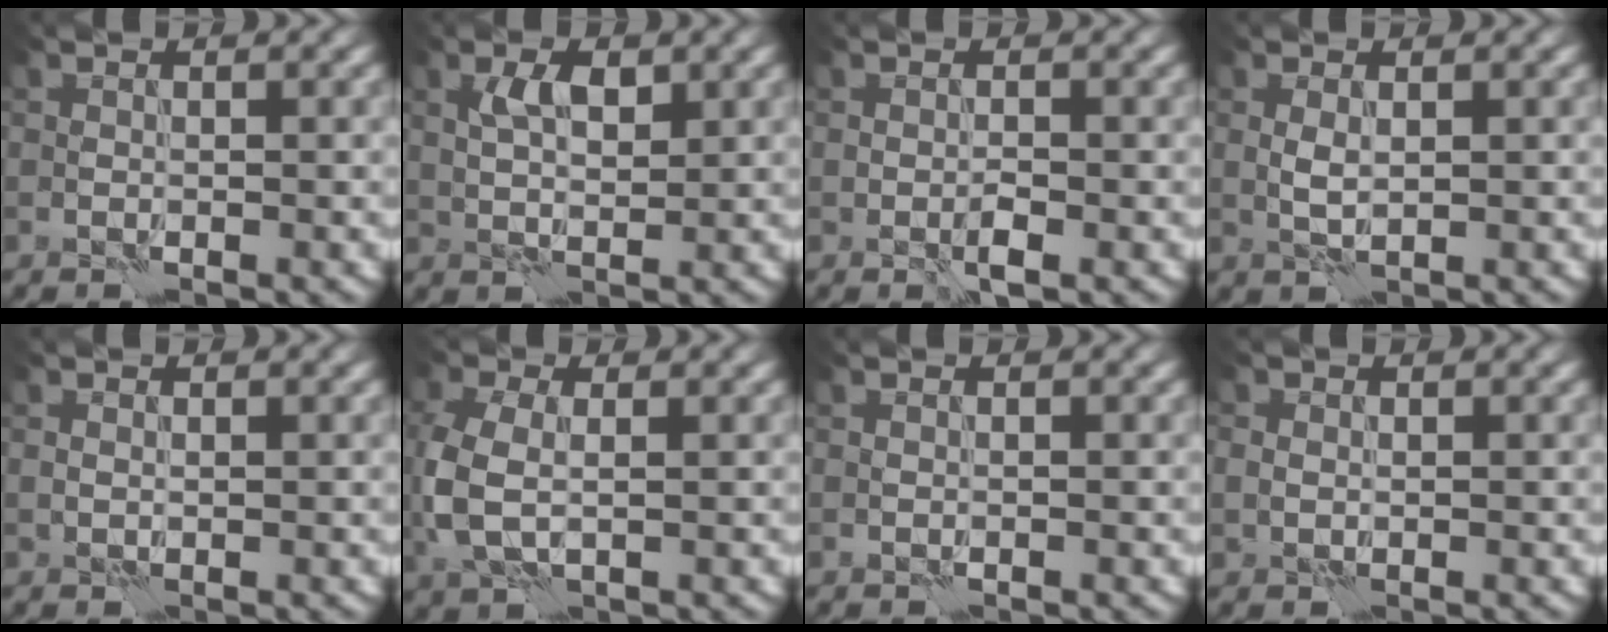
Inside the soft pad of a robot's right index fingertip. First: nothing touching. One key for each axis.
{"total": 2.8, "fx": 1.0, "fy": 1.2, "fz": 2.3, "tx": -0.045, "ty": 0.006, "tz": 0.020}
{"total": 1.4, "fx": -0.7, "fy": 0.3, "fz": 1.2, "tx": -0.021, "ty": 0.002, "tz": -0.014}
{"total": 1.2, "fx": 0.3, "fy": 0.4, "fz": 1.1, "tx": -0.025, "ty": 0.003, "tz": 0.007}
{"total": 0.0}
{"total": 4.9, "fx": 0.0, "fy": 3.0, "fz": 3.8, "tx": -0.104, "ty": 0.001, "tz": 0.000}
{"total": 0.0}
{"total": 1.1, "fx": -0.1, "fy": 1.0, "fz": 0.5, "tx": -0.008, "ty": 0.001, "tz": -0.002}